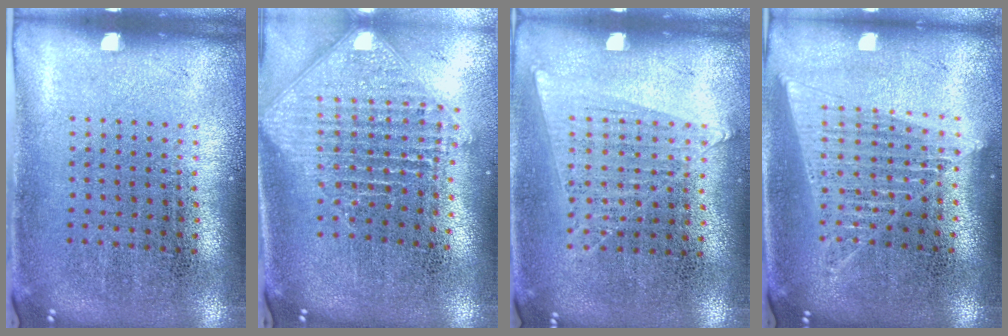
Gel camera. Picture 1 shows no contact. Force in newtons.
{"total": 2.5, "press": 1.9, "slide": 1.6}
{"total": 1.1, "press": 1.0, "slide": 0.4}
{"total": 1.6, "press": 1.5, "slide": 0.6}